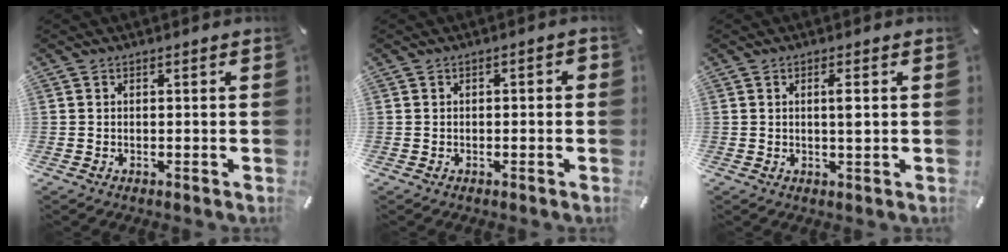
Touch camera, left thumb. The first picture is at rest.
{"total": 1.4, "force": [-0.9, 0.7, 0.8], "torque": [-0.014, 0.005, -0.018]}
{"total": 2.9, "force": [0.5, 0.4, 2.9], "torque": [-0.049, -0.005, 0.004]}